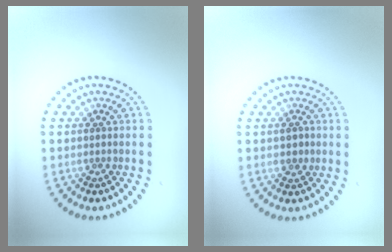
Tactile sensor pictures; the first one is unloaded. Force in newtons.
{"total": 0.7, "press": 0.7, "slide": 0.3}